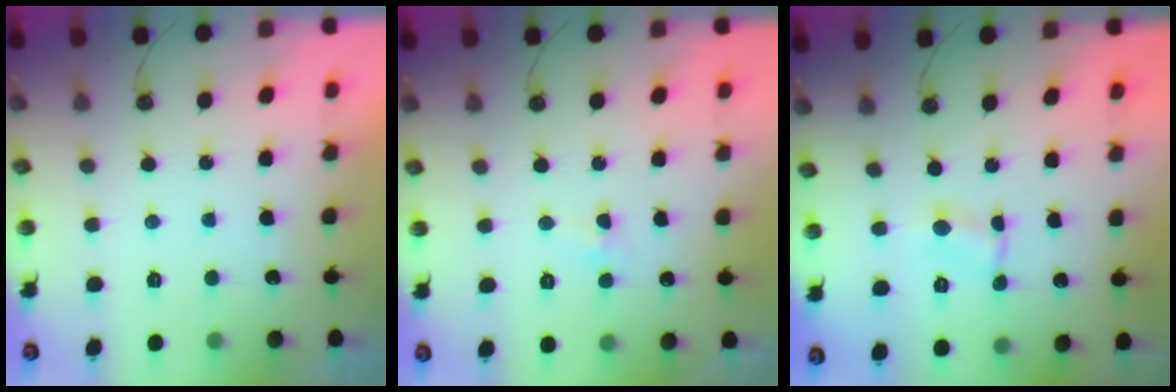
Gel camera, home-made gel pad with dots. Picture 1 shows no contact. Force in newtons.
{"total": 4.2, "press": 4.1, "slide": 0.6}
{"total": 1.3, "press": 1.3, "slide": 0.2}